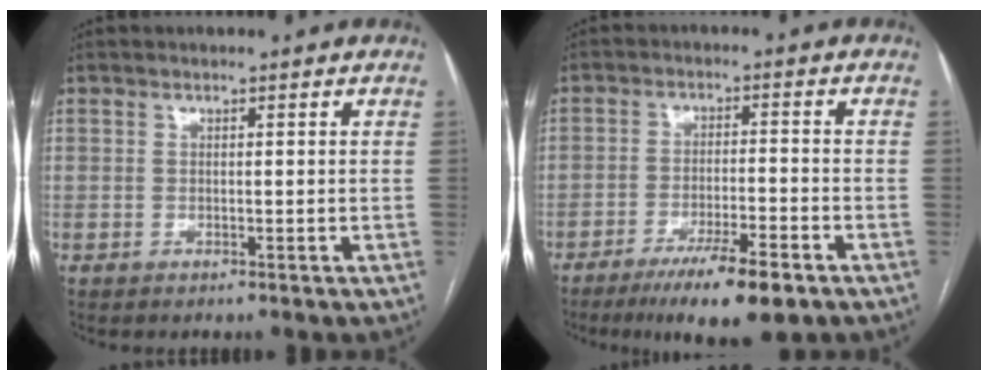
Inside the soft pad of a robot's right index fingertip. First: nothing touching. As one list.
[{"total": 10.6, "force": [-6.9, 1.5, 7.9], "torque": [-0.130, -0.020, -0.109]}]